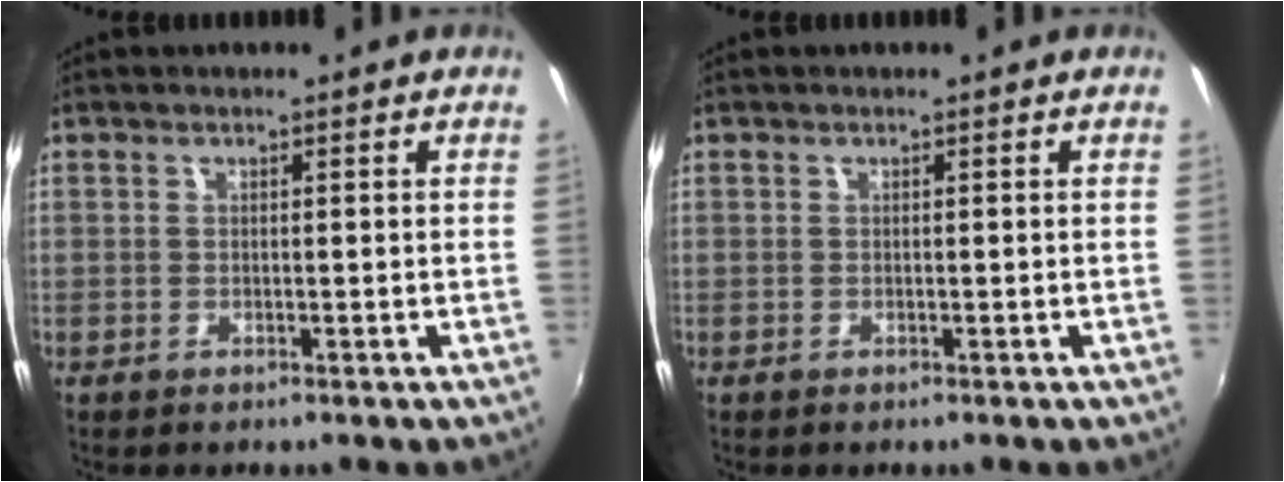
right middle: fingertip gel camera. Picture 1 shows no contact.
{"total": 0.0}